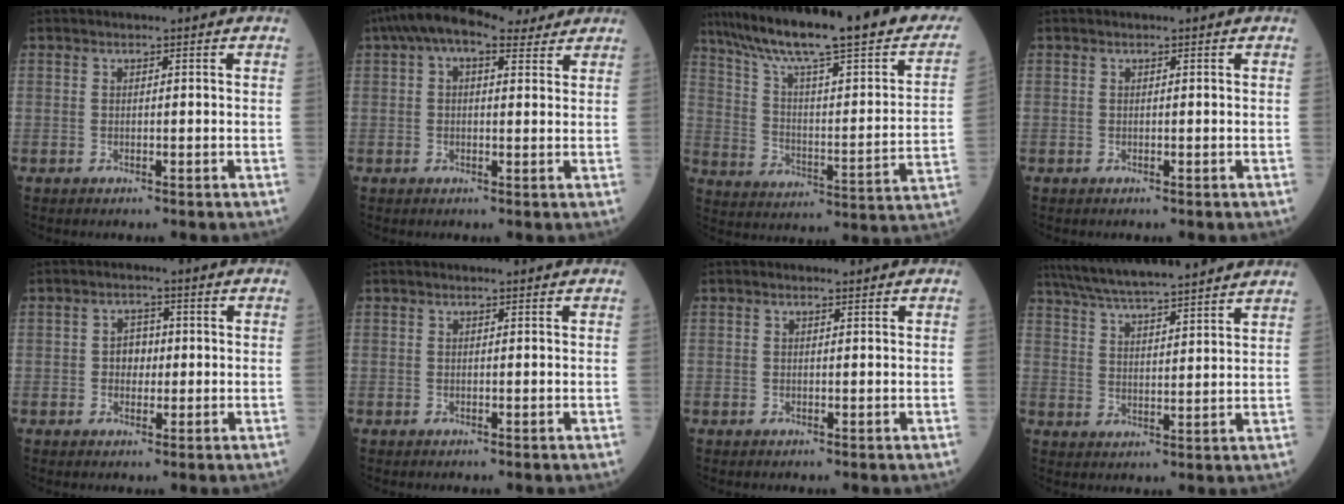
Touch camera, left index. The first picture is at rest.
{"total": 8.0, "force": [5.3, 3.6, 4.9], "torque": [-0.094, 0.048, 0.086]}
{"total": 29.5, "force": [23.2, 3.4, 17.8], "torque": [-0.281, -0.029, 0.318]}
{"total": 0.0}
{"total": 2.9, "force": [0.0, 2.1, 1.9], "torque": [-0.028, 0.008, 0.000]}
{"total": 0.7, "force": [0.7, 0.0, 0.3], "torque": [-0.008, 0.005, 0.011]}
{"total": 0.6, "force": [0.4, 0.2, 0.3], "torque": [-0.012, 0.000, 0.005]}
{"total": 18.2, "force": [16.0, 1.4, 8.6], "torque": [-0.149, 0.035, 0.242]}